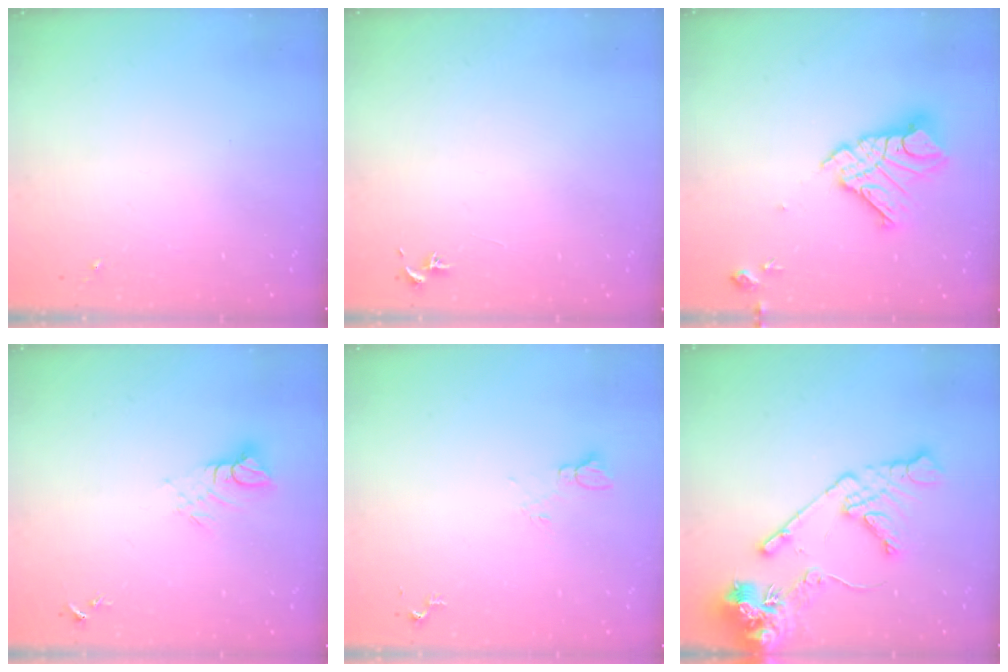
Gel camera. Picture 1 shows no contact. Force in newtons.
{"total": 0.8, "press": 0.7, "slide": 0.3}
{"total": 15.2, "press": 15.1, "slide": 1.6}
{"total": 6.6, "press": 6.6, "slide": 0.5}
{"total": 4.6, "press": 4.6, "slide": 0.6}
{"total": 15.4, "press": 15.2, "slide": 2.2}